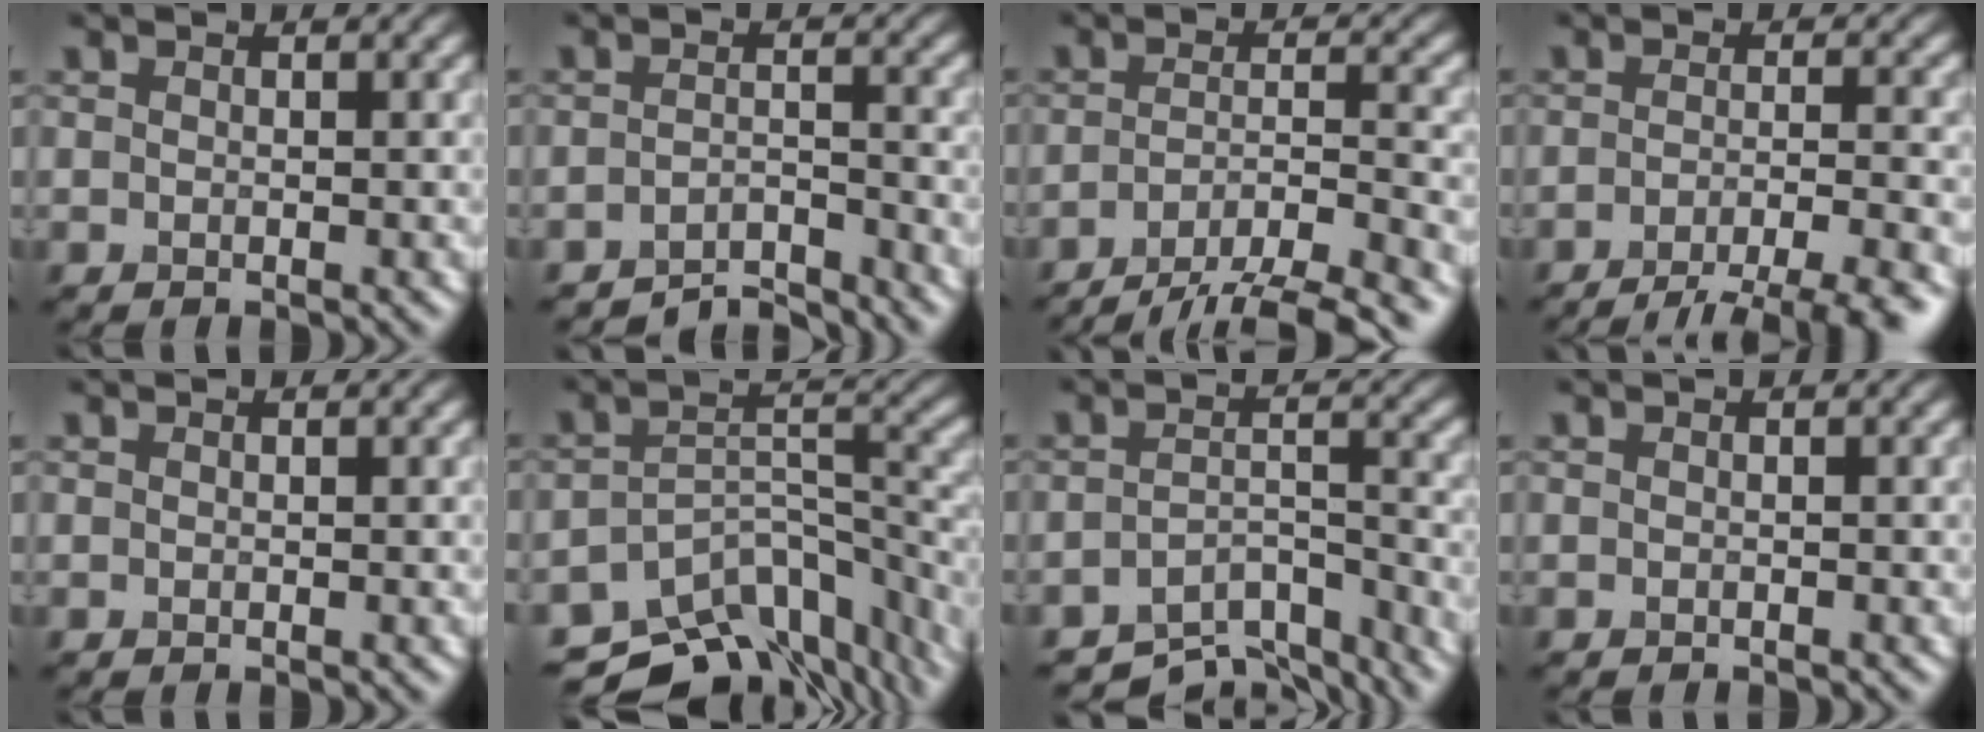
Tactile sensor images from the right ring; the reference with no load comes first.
{"total": 3.6, "force": [-3.4, 0.4, 0.8], "torque": [-0.010, 0.004, -0.063]}
{"total": 8.2, "force": [-6.4, 2.0, 4.7], "torque": [-0.065, -0.006, -0.096]}
{"total": 6.5, "force": [-4.4, 1.3, 4.6], "torque": [-0.058, -0.003, -0.063]}
{"total": 0.0}
{"total": 10.7, "force": [-8.3, 5.0, 4.7], "torque": [-0.073, -0.009, -0.125]}
{"total": 6.7, "force": [-6.1, 1.7, 2.1], "torque": [-0.033, -0.013, -0.092]}
{"total": 0.0}